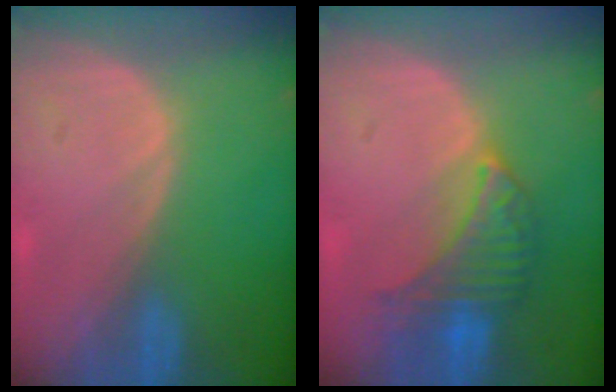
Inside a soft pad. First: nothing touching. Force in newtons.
{"total": 6.7, "press": 6.6, "slide": 0.7}